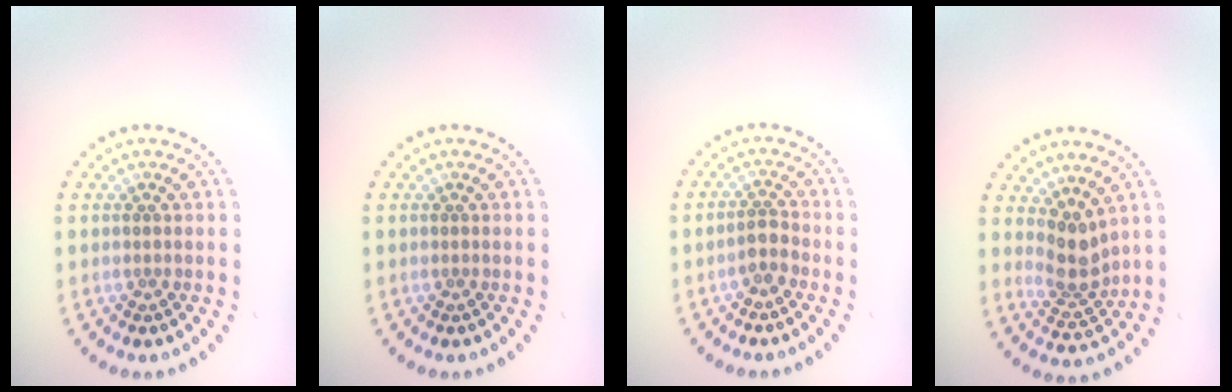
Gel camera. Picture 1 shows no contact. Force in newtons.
{"total": 0.0}
{"total": 1.7, "press": 1.4, "slide": 1.0}
{"total": 2.9, "press": 2.2, "slide": 1.9}